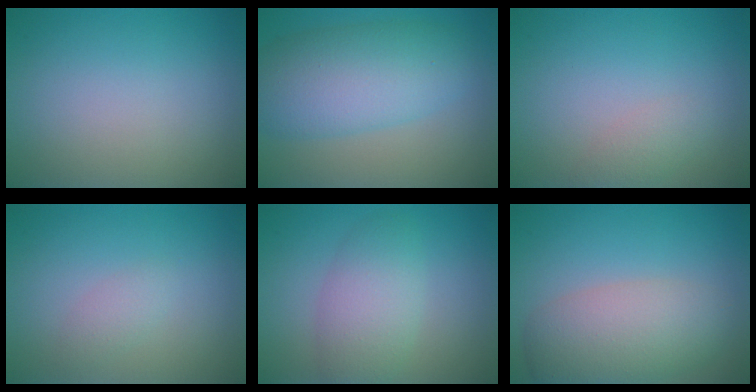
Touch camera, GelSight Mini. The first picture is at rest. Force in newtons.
{"total": 7.5, "press": 7.5, "slide": 0.0}
{"total": 1.4, "press": 1.4, "slide": 0.1}
{"total": 1.1, "press": 1.1, "slide": 0.0}
{"total": 4.2, "press": 4.2, "slide": 0.3}
{"total": 5.7, "press": 5.7, "slide": 0.2}